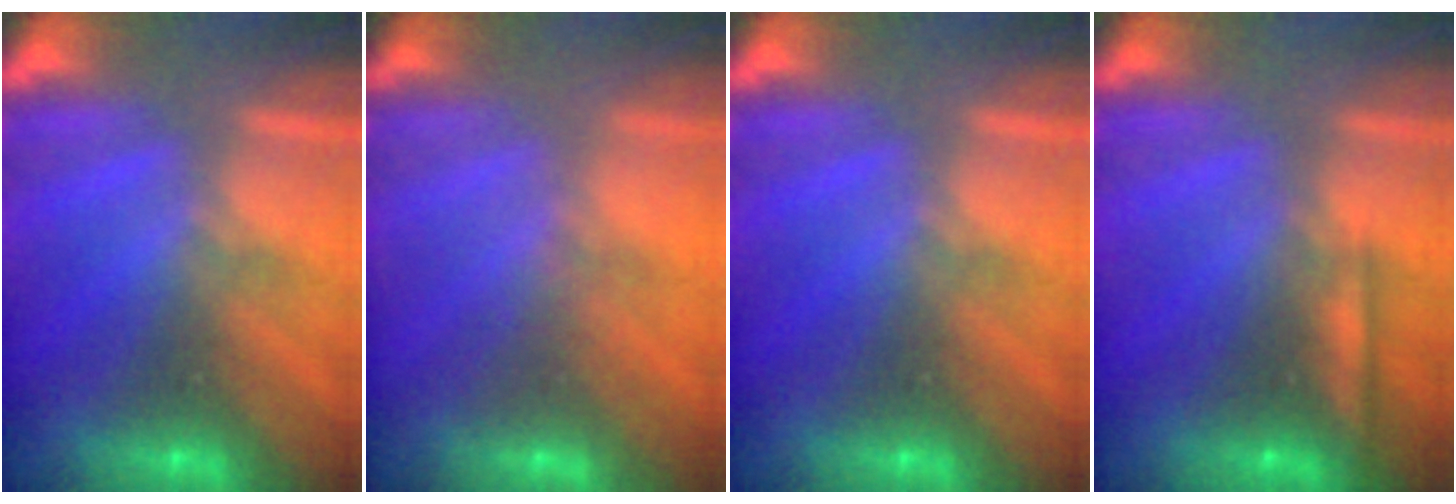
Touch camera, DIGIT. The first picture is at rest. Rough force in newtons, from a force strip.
{"total": 2.2}
{"total": 0.0}
{"total": 2.2}